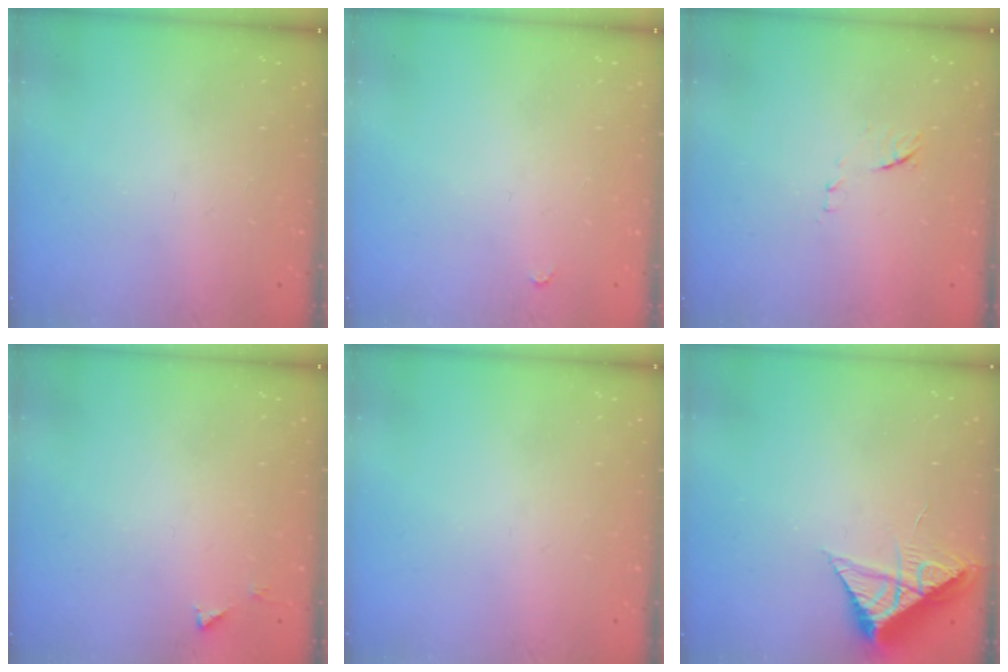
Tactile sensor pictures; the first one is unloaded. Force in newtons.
{"total": 2.8, "press": 2.8, "slide": 0.4}
{"total": 7.1, "press": 7.1, "slide": 0.7}
{"total": 3.5, "press": 3.5, "slide": 0.3}
{"total": 0.0}
{"total": 8.5, "press": 8.5, "slide": 0.5}